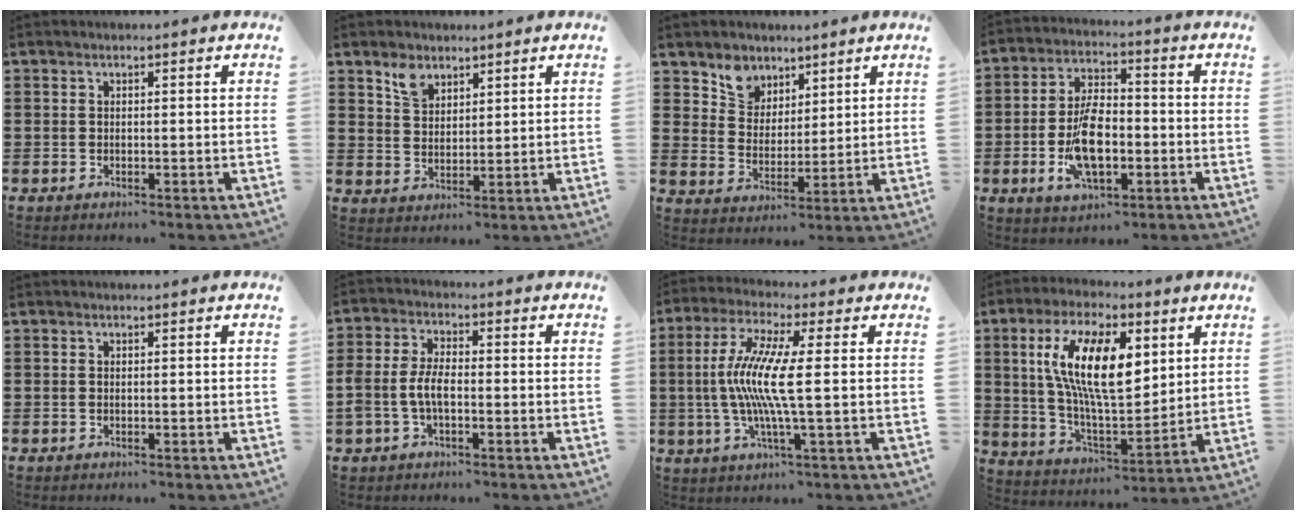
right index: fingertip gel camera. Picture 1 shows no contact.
{"total": 4.0, "force": [3.0, 2.4, 1.3], "torque": [-0.028, 0.004, 0.056]}
{"total": 6.1, "force": [4.4, 4.1, 0.4], "torque": [-0.041, -0.003, 0.084]}
{"total": 10.0, "force": [-2.2, 5.1, 8.3], "torque": [-0.165, 0.001, -0.040]}
{"total": 0.0}
{"total": 4.8, "force": [-1.3, 2.5, 3.9], "torque": [-0.097, -0.003, -0.030]}
{"total": 9.8, "force": [-0.3, 0.4, 9.8], "torque": [-0.210, -0.020, -0.017]}
{"total": 14.7, "force": [5.3, 6.0, 12.3], "torque": [-0.240, 0.006, 0.096]}